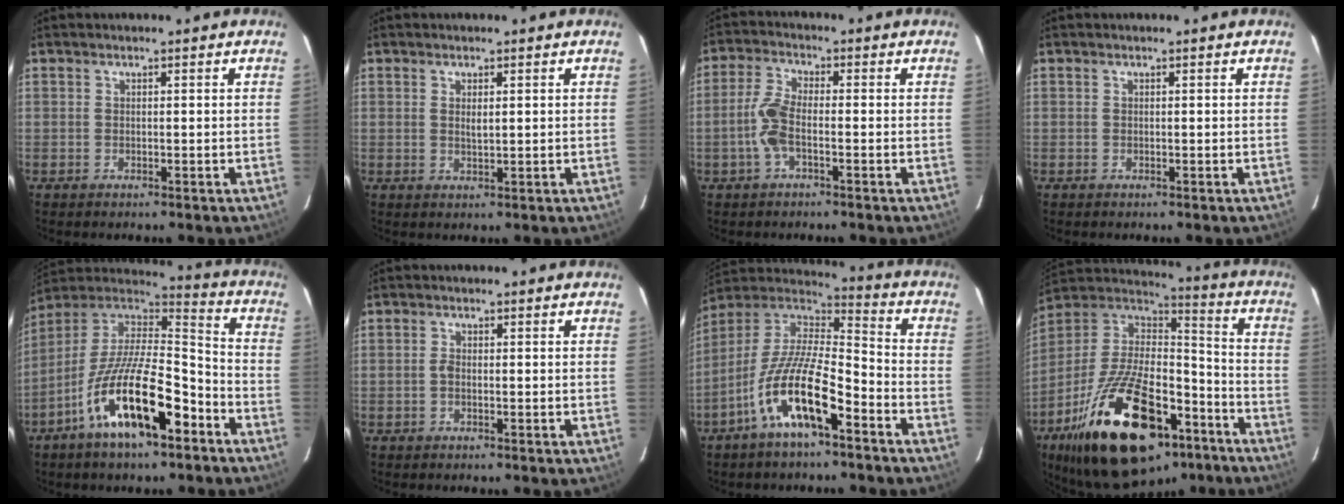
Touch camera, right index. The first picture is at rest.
{"total": 1.8, "force": [0.4, 0.6, 1.6], "torque": [-0.029, 0.000, 0.009]}
{"total": 5.5, "force": [-1.8, 1.8, 4.9], "torque": [-0.113, 0.007, -0.040]}
{"total": 0.0}
{"total": 19.8, "force": [-10.3, 6.4, 15.6], "torque": [-0.283, -0.020, -0.182]}
{"total": 1.1, "force": [-0.4, 0.6, 0.8], "torque": [-0.016, 0.004, -0.008]}
{"total": 16.3, "force": [-8.6, 4.6, 13.0], "torque": [-0.250, -0.017, -0.164]}
{"total": 32.6, "force": [-18.7, 15.1, 22.1], "torque": [-0.415, -0.010, -0.283]}